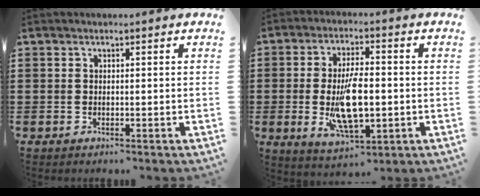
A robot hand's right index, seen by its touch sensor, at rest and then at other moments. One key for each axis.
{"total": 10.0, "fx": -1.4, "fy": 4.1, "fz": 9.0, "tx": -0.178, "ty": -0.011, "tz": -0.026}